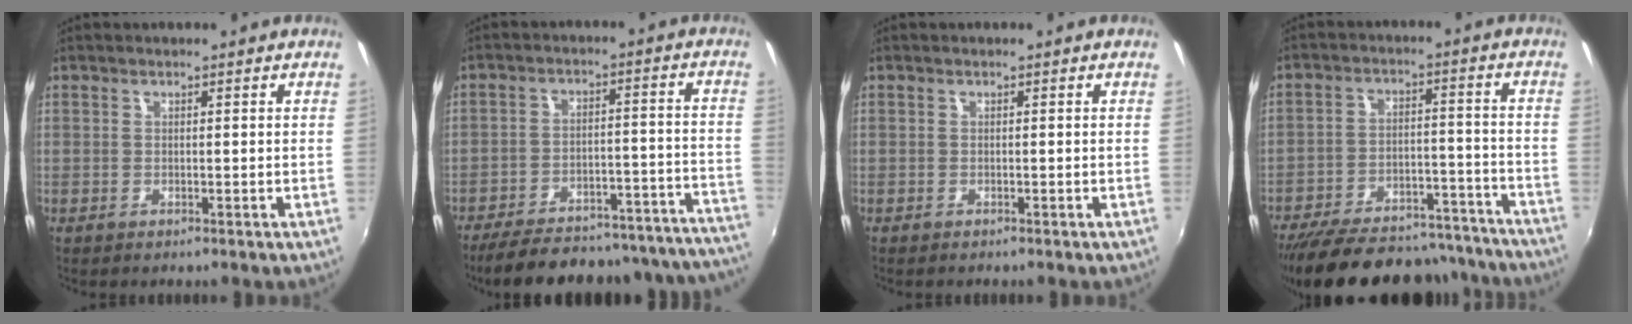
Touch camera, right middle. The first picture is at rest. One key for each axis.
{"total": 31.9, "fx": -28.9, "fy": 6.8, "fz": 11.7, "tx": -0.178, "ty": 0.006, "tz": -0.362}
{"total": 0.0}
{"total": 28.3, "fx": -24.6, "fy": 9.0, "fz": 10.8, "tx": -0.211, "ty": 0.011, "tz": -0.323}